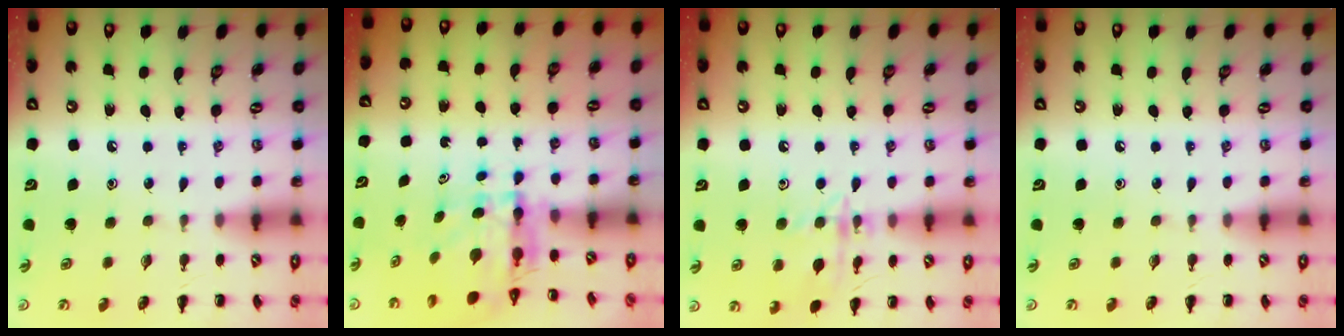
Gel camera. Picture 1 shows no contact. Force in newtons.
{"total": 5.2, "press": 5.1, "slide": 0.8}
{"total": 11.8, "press": 11.8, "slide": 0.5}
{"total": 0.0}